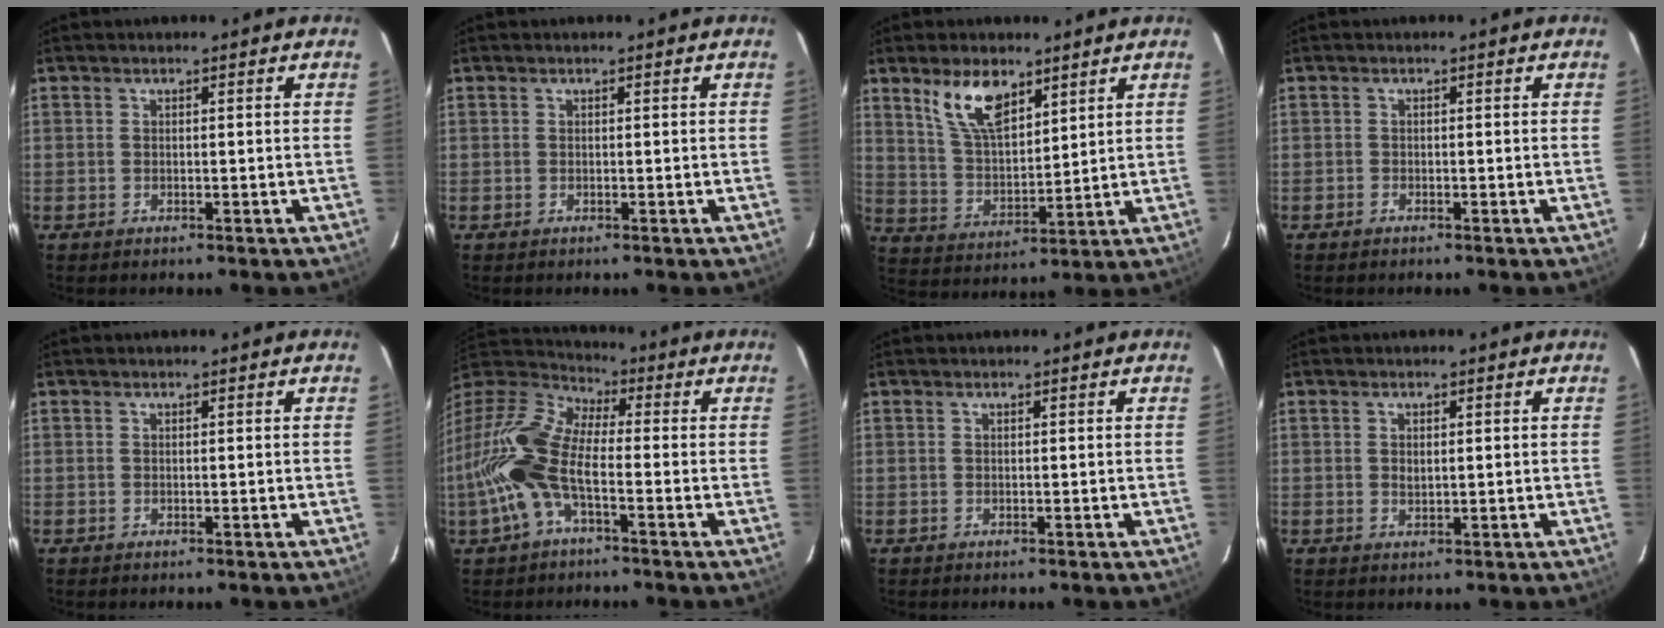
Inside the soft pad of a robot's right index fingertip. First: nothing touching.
{"total": 0.0}
{"total": 10.1, "force": [6.4, 4.5, 6.5], "torque": [-0.122, 0.008, 0.131]}
{"total": 0.7, "force": [-0.6, 0.4, 0.0], "torque": [-0.004, 0.002, -0.012]}
{"total": 0.0}
{"total": 16.7, "force": [-4.6, 6.9, 14.5], "torque": [-0.307, -0.004, -0.103]}
{"total": 0.0}
{"total": 1.7, "force": [0.3, 1.0, 1.3], "torque": [-0.023, 0.001, 0.006]}